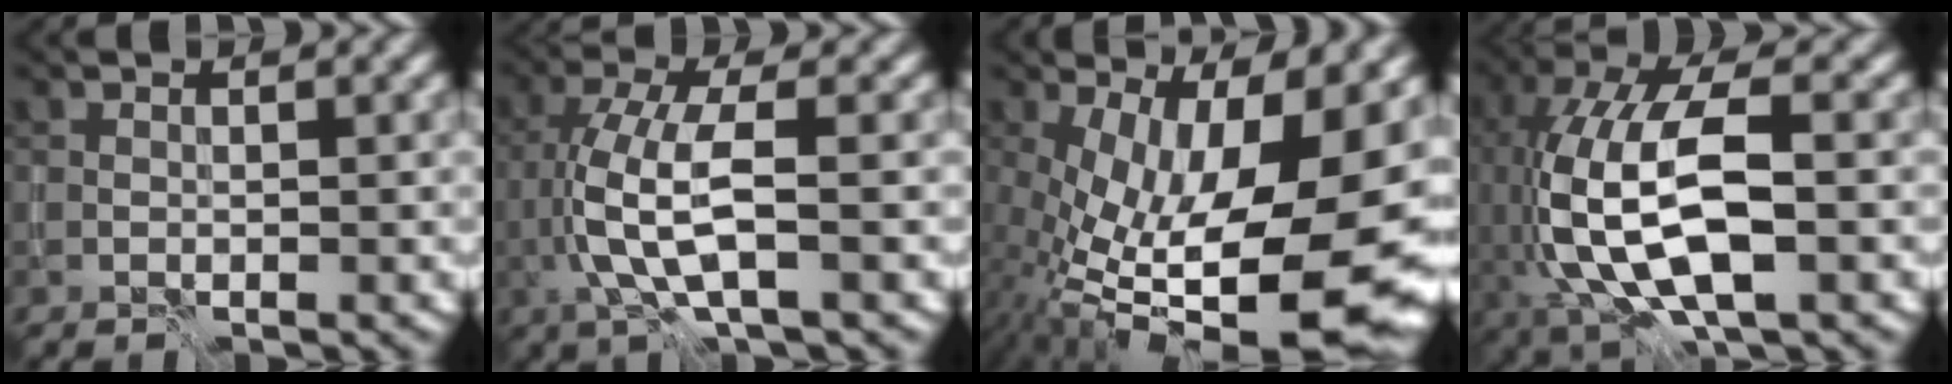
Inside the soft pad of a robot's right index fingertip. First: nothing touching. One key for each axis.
{"total": 5.7, "fx": -1.0, "fy": 1.6, "fz": 5.4, "tx": -0.120, "ty": 0.001, "tz": -0.020}
{"total": 17.8, "fx": -2.3, "fy": 7.6, "fz": 15.9, "tx": -0.240, "ty": -0.043, "tz": -0.026}
{"total": 12.1, "fx": -1.7, "fy": 5.4, "fz": 10.7, "tx": -0.225, "ty": 0.001, "tz": -0.036}